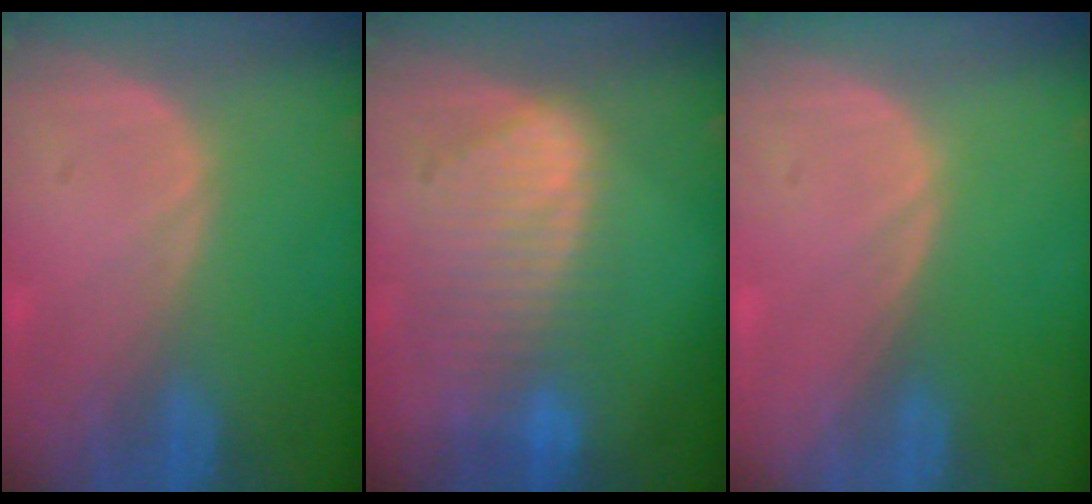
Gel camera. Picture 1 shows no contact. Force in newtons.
{"total": 9.2, "press": 8.1, "slide": 4.4}
{"total": 0.0}